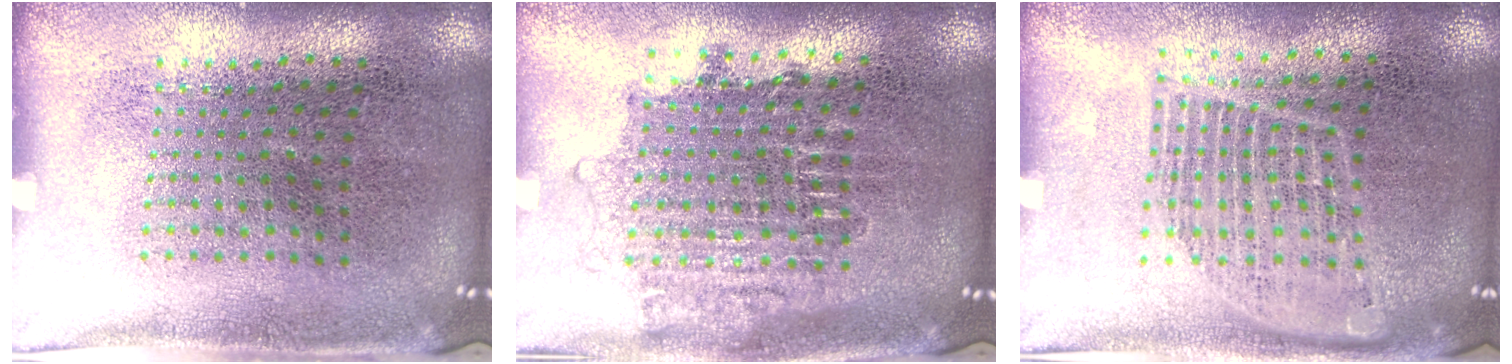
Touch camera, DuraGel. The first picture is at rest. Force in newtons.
{"total": 1.6, "press": 1.3, "slide": 0.9}
{"total": 1.3, "press": 1.2, "slide": 0.5}